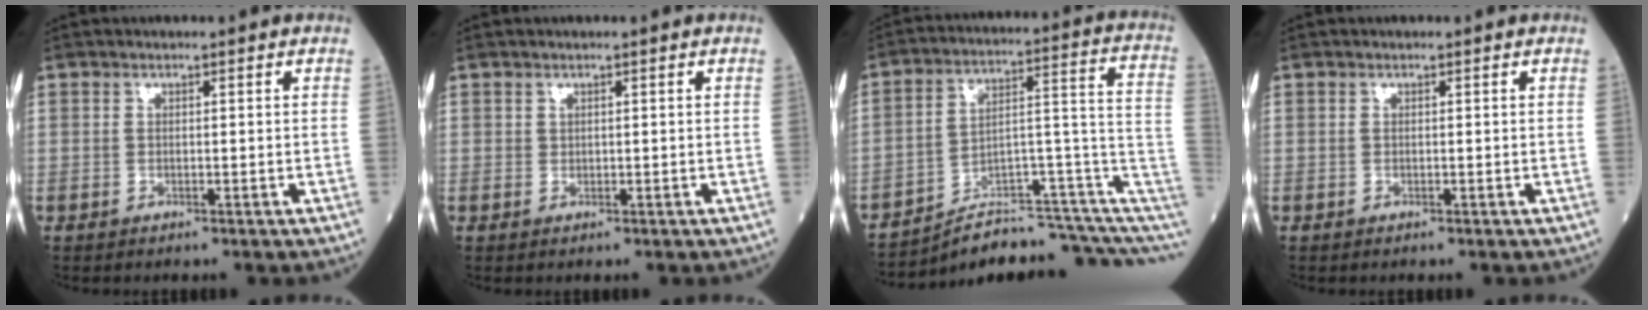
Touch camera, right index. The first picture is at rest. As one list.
[{"total": 0.0}, {"total": 14.3, "force": [-10.6, 3.5, 8.9], "torque": [-0.093, 0.090, -0.153]}, {"total": 0.0}]